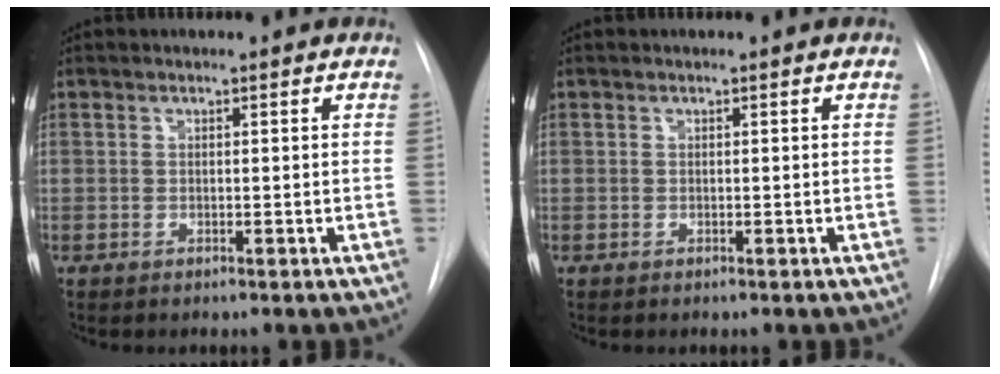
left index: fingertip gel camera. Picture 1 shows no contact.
{"total": 0.0}